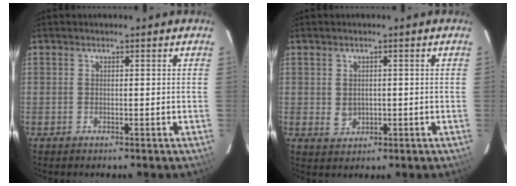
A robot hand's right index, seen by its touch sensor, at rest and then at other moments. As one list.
[{"total": 2.6, "force": [0.0, 2.3, 1.3], "torque": [-0.022, 0.002, 0.005]}]